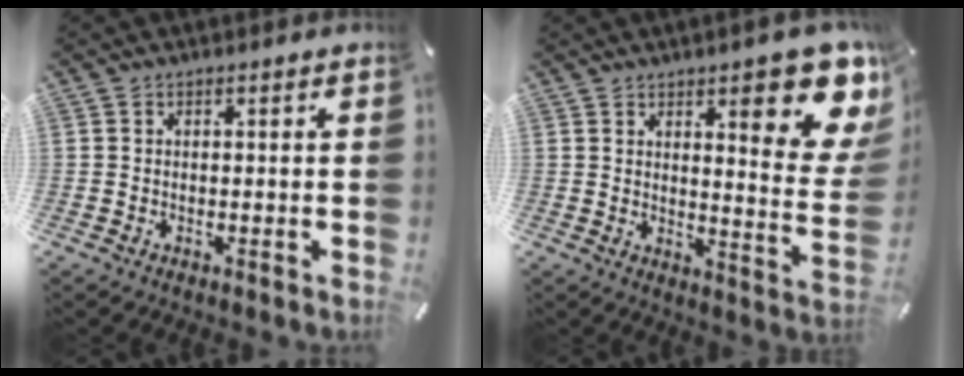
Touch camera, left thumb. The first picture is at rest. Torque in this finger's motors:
{"motor_torque": [2.93, 2.07, 0.46, -0.42, 0.25]}